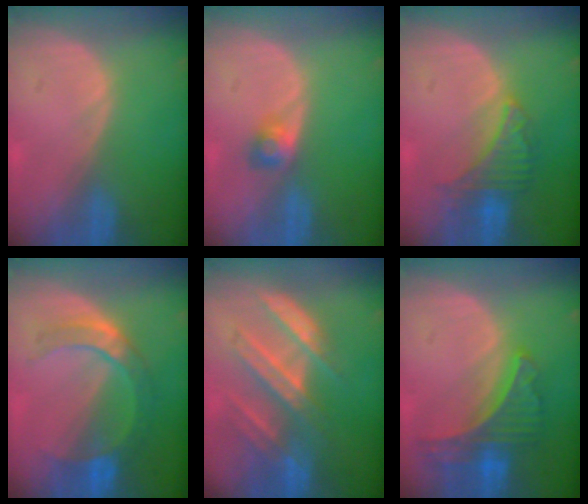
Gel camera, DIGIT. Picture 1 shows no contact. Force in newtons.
{"total": 2.5, "press": 2.4, "slide": 0.7}
{"total": 5.2, "press": 5.2, "slide": 0.4}
{"total": 7.2, "press": 6.7, "slide": 2.7}
{"total": 8.2, "press": 7.8, "slide": 2.5}
{"total": 7.8, "press": 6.9, "slide": 3.6}